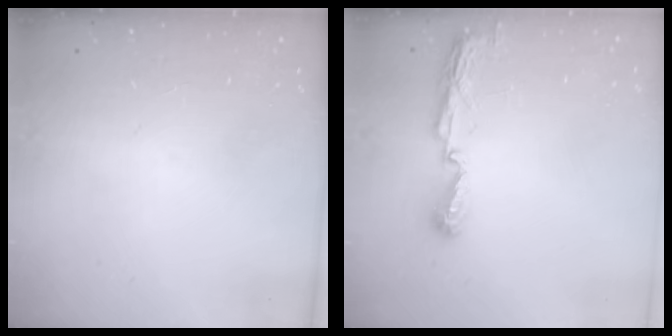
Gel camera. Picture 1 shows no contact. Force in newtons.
{"total": 5.8, "press": 5.8, "slide": 0.5}